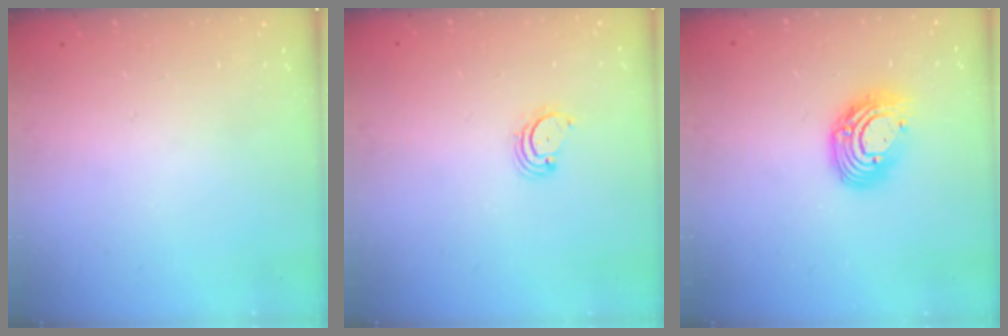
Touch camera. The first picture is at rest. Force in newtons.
{"total": 2.7, "press": 2.7, "slide": 0.3}
{"total": 12.0, "press": 11.9, "slide": 1.0}